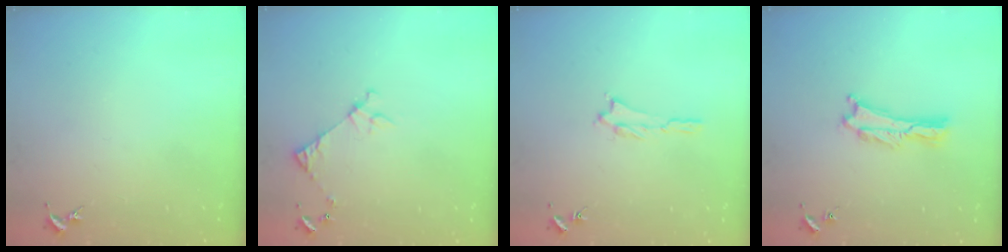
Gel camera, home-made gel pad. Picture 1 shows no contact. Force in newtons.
{"total": 5.0, "press": 5.0, "slide": 0.4}
{"total": 1.2, "press": 1.2, "slide": 0.3}
{"total": 0.7, "press": 0.6, "slide": 0.2}